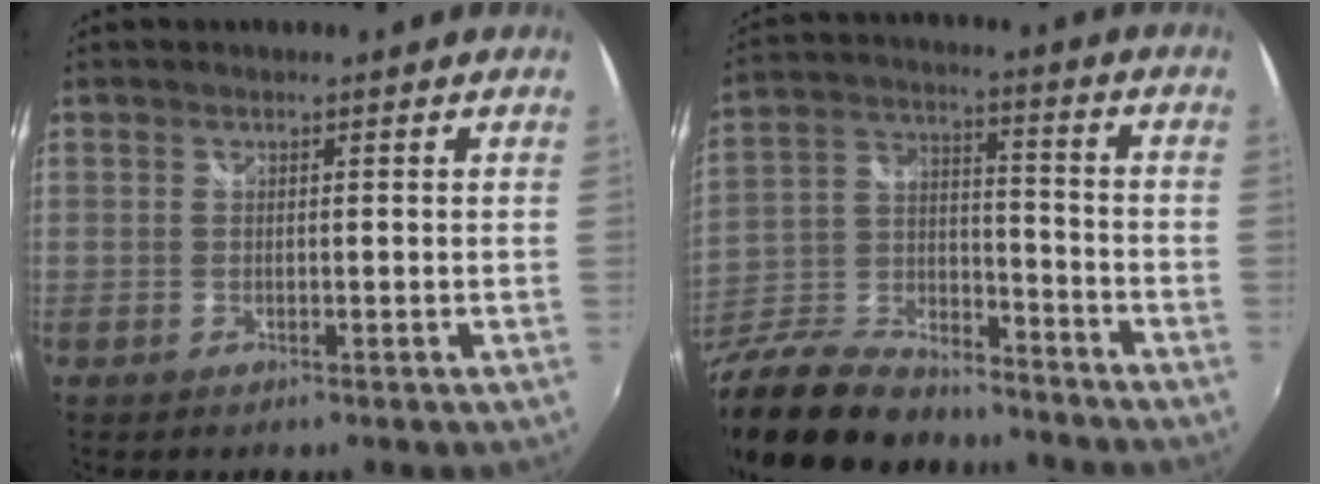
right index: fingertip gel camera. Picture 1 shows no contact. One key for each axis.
{"total": 25.9, "fx": -19.3, "fy": 11.4, "fz": 12.9, "tx": -0.302, "ty": 0.000, "tz": -0.317}